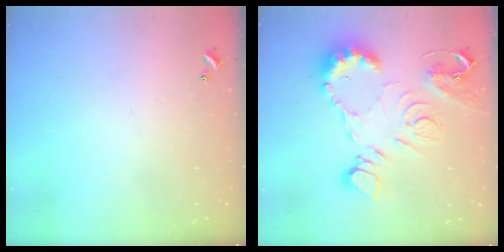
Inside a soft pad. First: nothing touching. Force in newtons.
{"total": 15.4, "press": 15.3, "slide": 1.0}